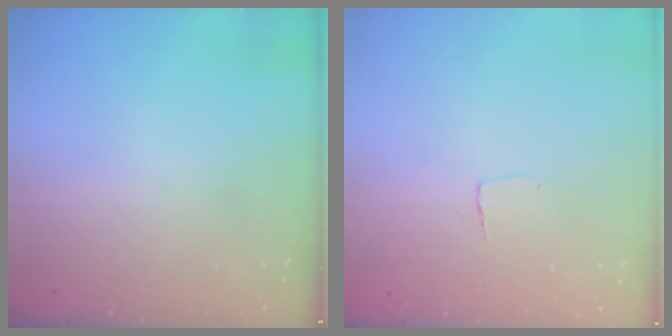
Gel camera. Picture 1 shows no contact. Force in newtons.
{"total": 2.3, "press": 2.3, "slide": 0.1}